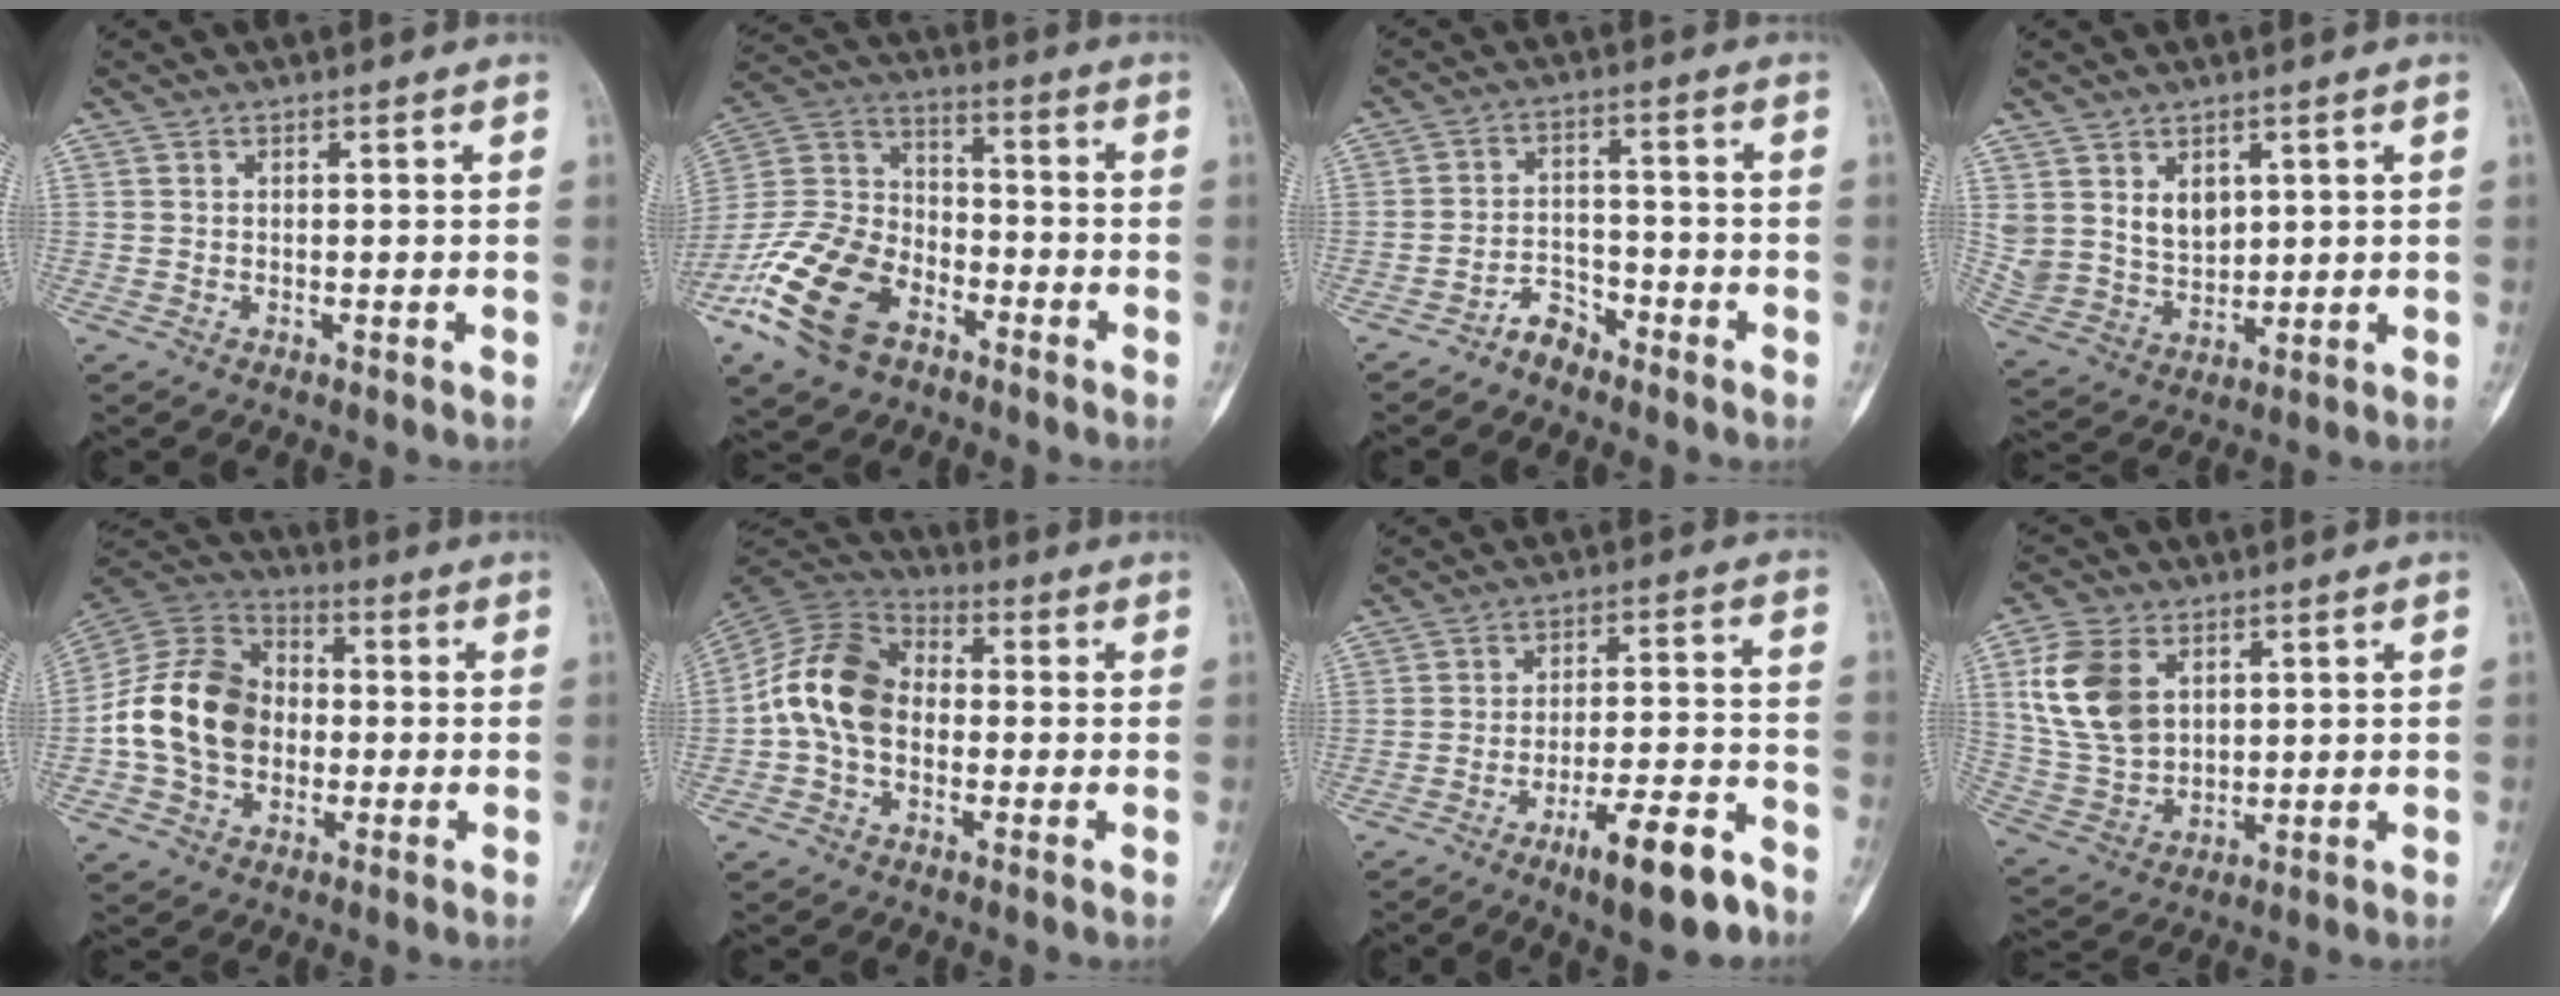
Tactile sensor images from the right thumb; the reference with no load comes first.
{"total": 18.4, "force": [-9.9, 11.2, 10.8], "torque": [-0.204, 0.059, -0.193]}
{"total": 4.3, "force": [-3.6, 2.2, 1.1], "torque": [0.000, 0.033, -0.067]}
{"total": 8.4, "force": [3.3, 6.2, 4.7], "torque": [-0.069, -0.020, 0.083]}
{"total": 15.9, "force": [-1.5, 12.2, 10.1], "torque": [-0.163, 0.032, -0.035]}
{"total": 12.5, "force": [-1.2, 9.0, 8.6], "torque": [-0.152, 0.033, -0.039]}
{"total": 12.2, "force": [-7.7, 3.0, 9.0], "torque": [-0.137, 0.055, -0.117]}
{"total": 13.2, "force": [4.2, 9.1, 8.6], "torque": [-0.157, -0.012, 0.091]}